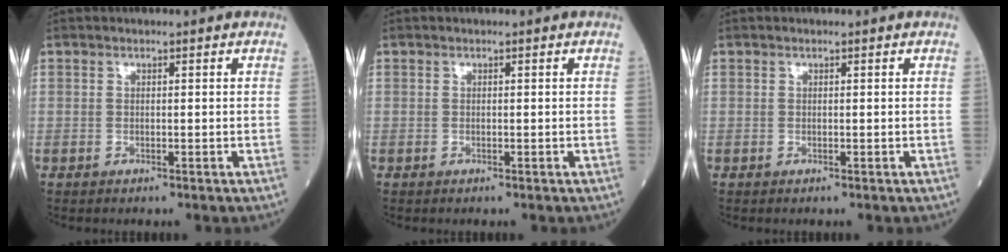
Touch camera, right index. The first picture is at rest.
{"total": 0.0}
{"total": 0.0}